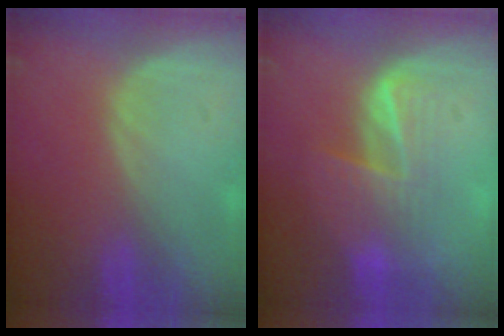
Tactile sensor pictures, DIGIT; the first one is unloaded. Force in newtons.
{"total": 6.0, "press": 5.7, "slide": 1.8}